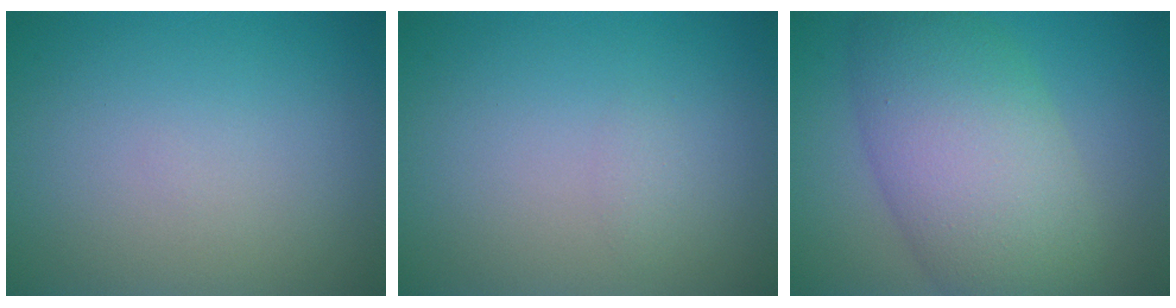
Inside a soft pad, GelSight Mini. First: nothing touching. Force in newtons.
{"total": 0.6, "press": 0.6, "slide": 0.0}
{"total": 9.1, "press": 9.1, "slide": 0.5}